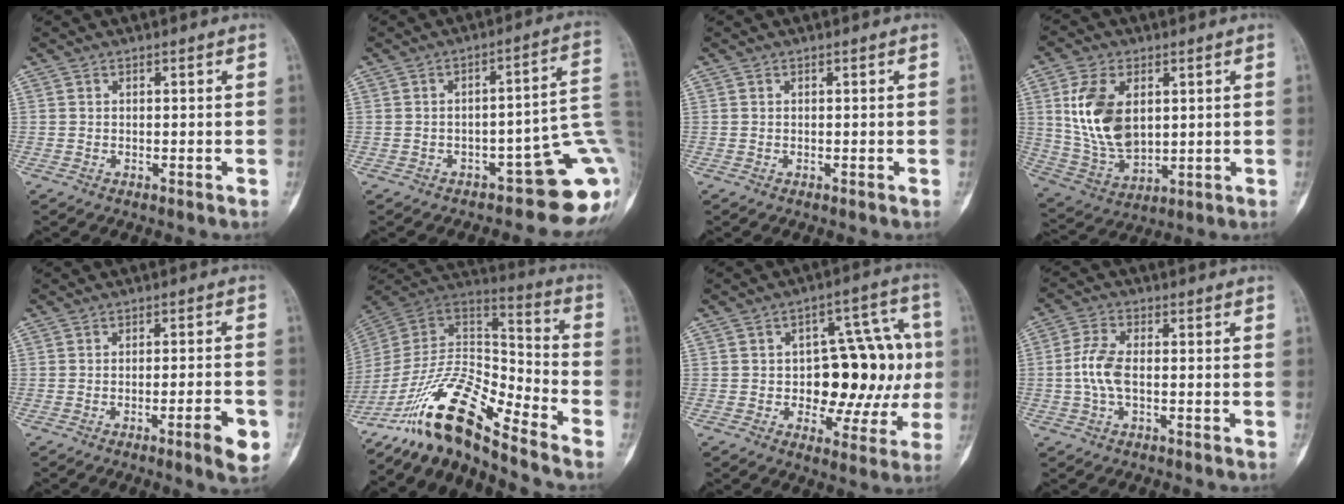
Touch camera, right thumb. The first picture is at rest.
{"total": 12.8, "force": [-4.7, 5.4, 10.6], "torque": [-0.085, 0.067, -0.059]}
{"total": 0.0}
{"total": 14.6, "force": [3.3, 8.9, 11.1], "torque": [-0.203, -0.013, 0.076]}
{"total": 6.9, "force": [-3.2, 1.1, 6.1], "torque": [-0.082, 0.014, -0.041]}
{"total": 17.8, "force": [-13.6, 4.1, 10.8], "torque": [-0.188, 0.096, -0.251]}
{"total": 18.5, "force": [-0.5, 10.1, 15.5], "torque": [-0.152, 0.036, 0.002]}
{"total": 6.2, "force": [-0.7, 3.2, 5.2], "torque": [-0.121, 0.017, -0.017]}